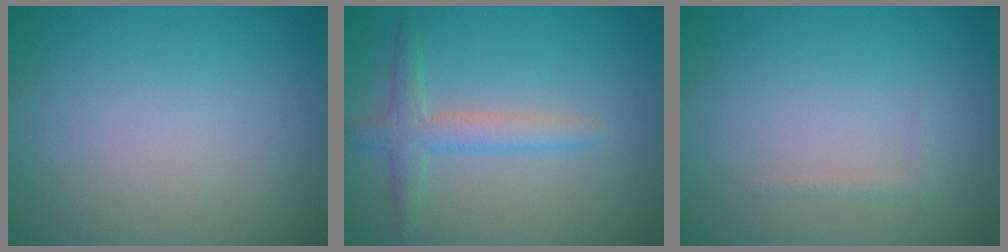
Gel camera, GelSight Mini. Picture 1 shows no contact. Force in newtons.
{"total": 2.7, "press": 2.7, "slide": 0.1}
{"total": 0.5, "press": 0.5, "slide": 0.0}